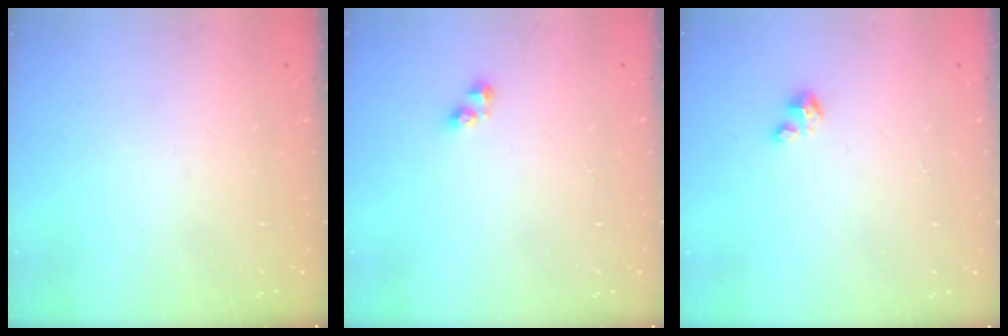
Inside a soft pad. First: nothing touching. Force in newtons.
{"total": 2.9, "press": 2.9, "slide": 0.3}
{"total": 1.7, "press": 1.6, "slide": 0.1}